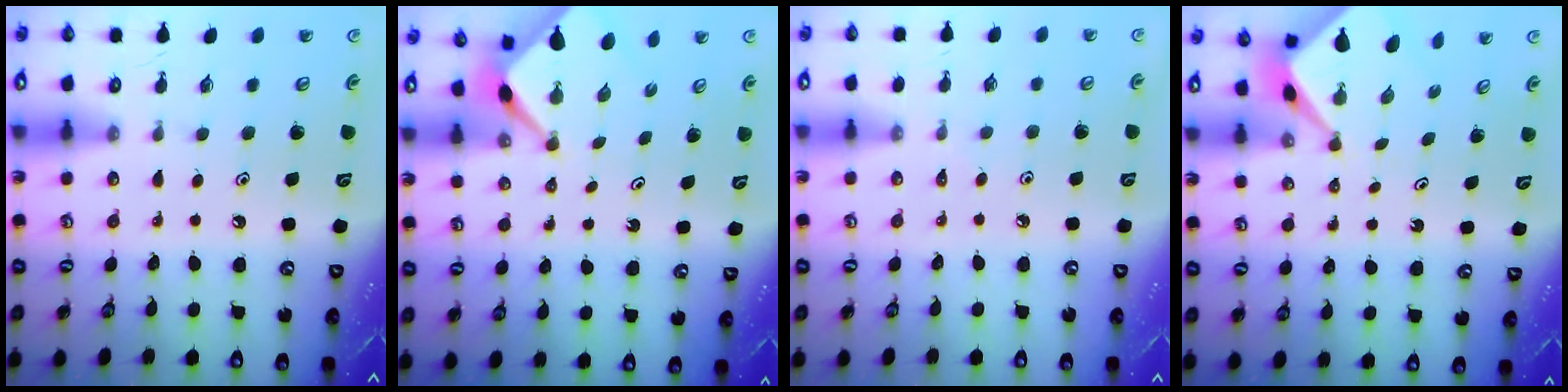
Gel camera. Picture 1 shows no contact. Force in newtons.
{"total": 2.5, "press": 2.5, "slide": 0.2}
{"total": 0.6, "press": 0.6, "slide": 0.3}
{"total": 2.2, "press": 2.2, "slide": 0.3}